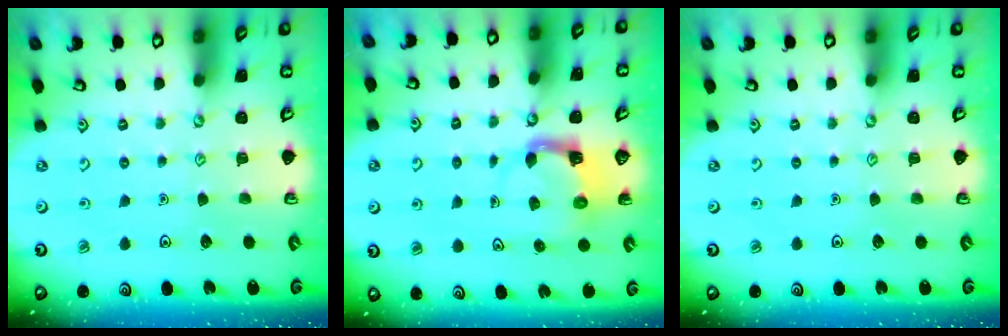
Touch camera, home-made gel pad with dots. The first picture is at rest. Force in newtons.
{"total": 3.9, "press": 3.9, "slide": 0.6}
{"total": 0.0}